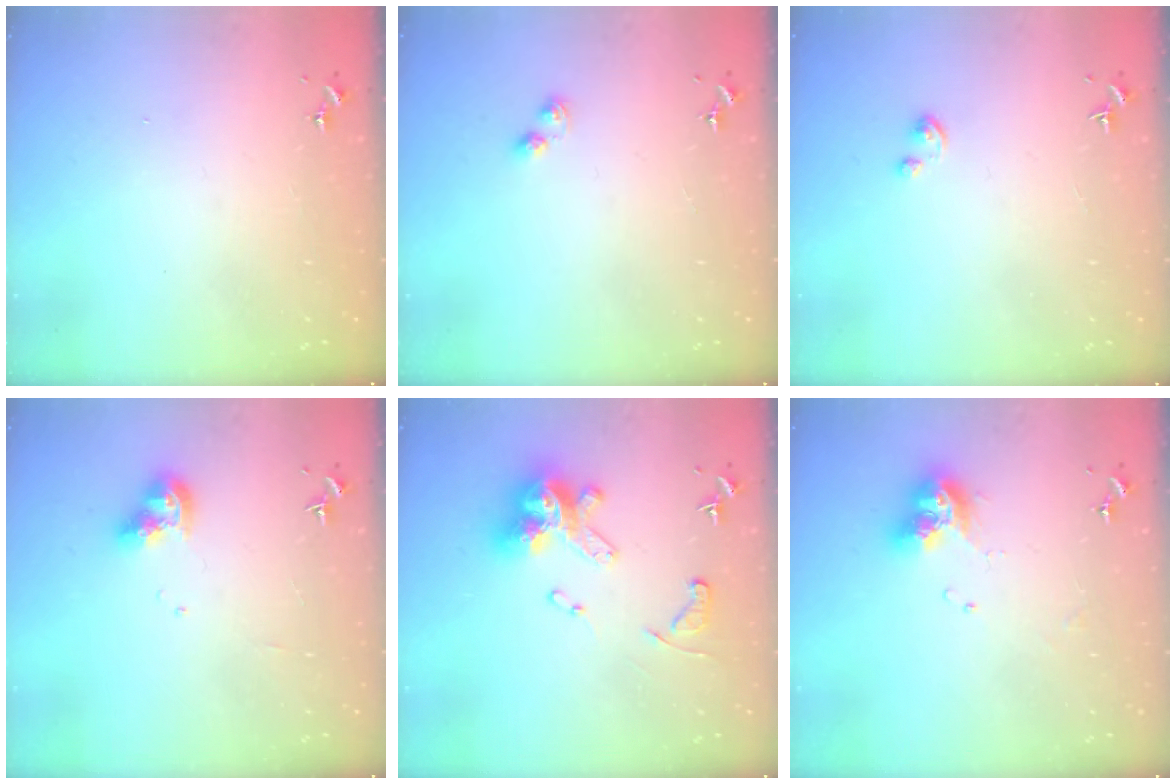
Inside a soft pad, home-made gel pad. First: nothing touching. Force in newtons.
{"total": 2.9, "press": 2.8, "slide": 0.5}
{"total": 1.9, "press": 1.9, "slide": 0.2}
{"total": 10.1, "press": 10.0, "slide": 1.1}
{"total": 17.1, "press": 17.0, "slide": 1.4}
{"total": 11.2, "press": 11.1, "slide": 1.1}